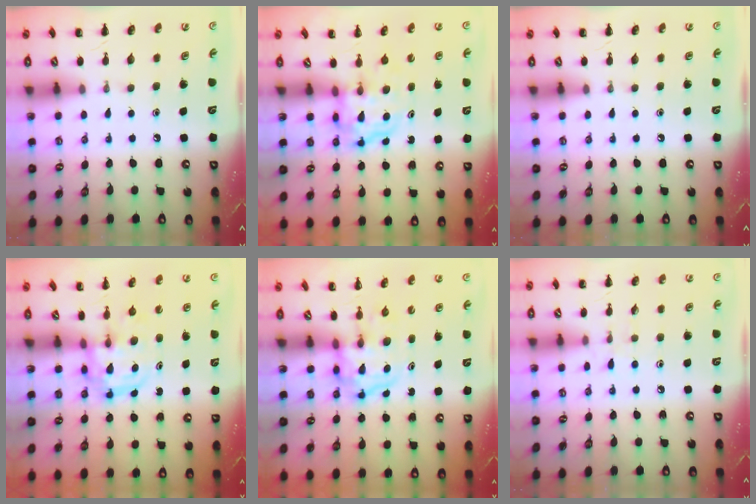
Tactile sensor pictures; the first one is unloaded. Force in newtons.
{"total": 4.0, "press": 4.0, "slide": 0.4}
{"total": 0.0}
{"total": 3.1, "press": 3.1, "slide": 0.4}
{"total": 3.6, "press": 3.5, "slide": 0.5}
{"total": 6.9, "press": 6.7, "slide": 1.9}